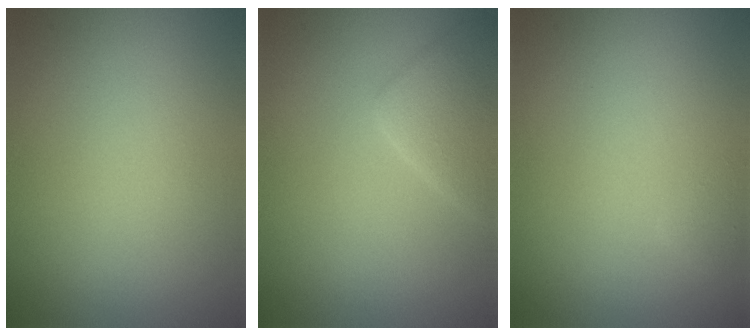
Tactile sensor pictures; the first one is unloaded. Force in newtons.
{"total": 3.2, "press": 3.2, "slide": 0.1}
{"total": 0.9, "press": 0.9, "slide": 0.1}